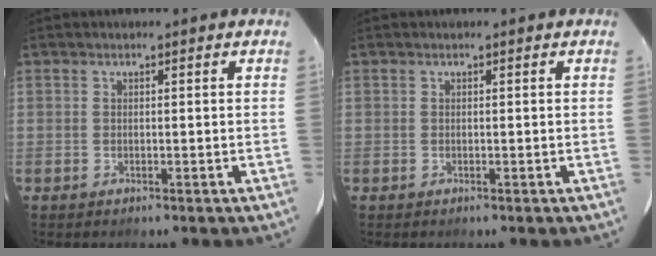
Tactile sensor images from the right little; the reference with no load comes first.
{"total": 0.0}